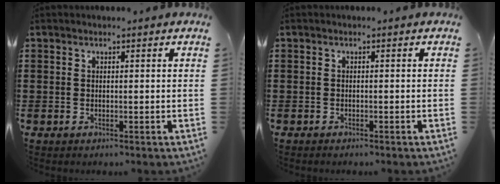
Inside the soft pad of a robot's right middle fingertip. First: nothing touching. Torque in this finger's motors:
{"motor_torque": [-0.78, 0.68, -0.01, -0.01]}